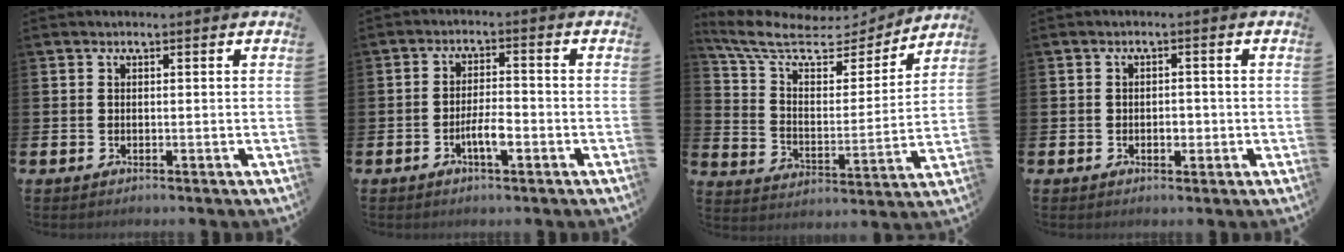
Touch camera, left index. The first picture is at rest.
{"total": 3.7, "force": [-1.4, 1.1, 3.2], "torque": [-0.049, 0.004, -0.028]}
{"total": 9.2, "force": [7.5, 3.7, 3.9], "torque": [-0.113, -0.045, 0.126]}
{"total": 1.7, "force": [-0.5, 1.3, 1.1], "torque": [0.002, -0.004, -0.016]}